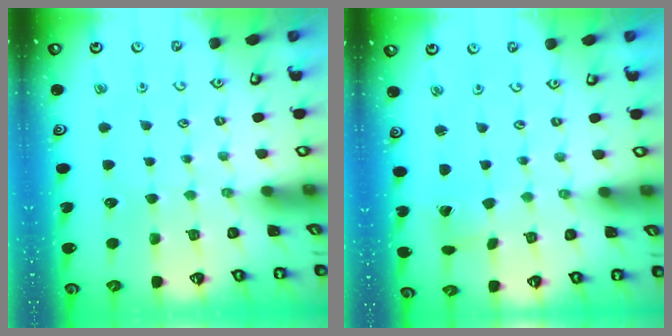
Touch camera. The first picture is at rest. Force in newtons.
{"total": 2.6, "press": 2.6, "slide": 0.1}